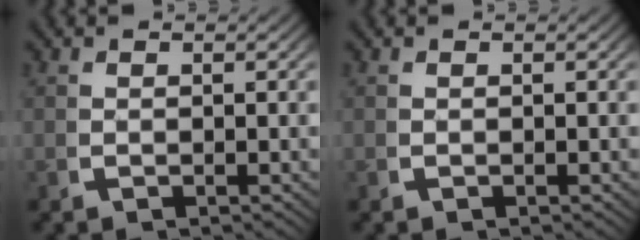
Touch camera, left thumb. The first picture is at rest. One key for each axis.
{"total": 0.0}